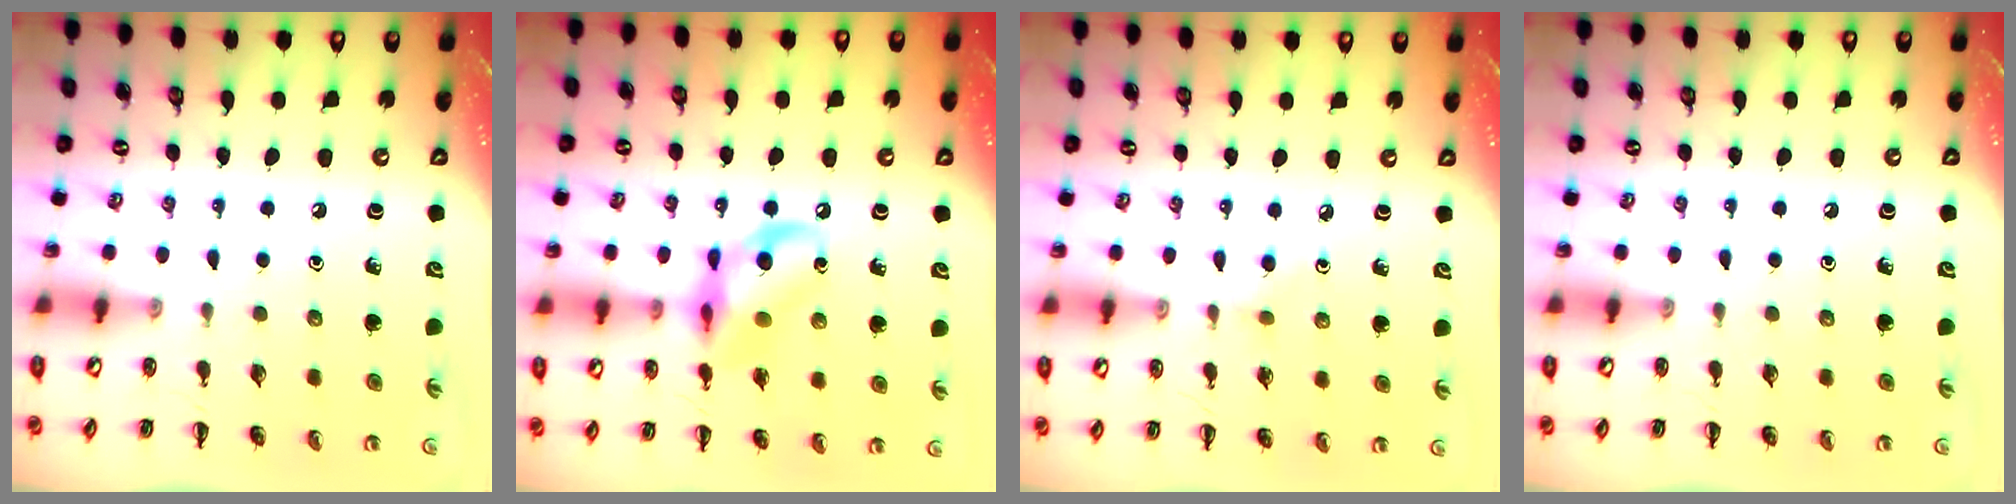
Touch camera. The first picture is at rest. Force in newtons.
{"total": 12.5, "press": 12.2, "slide": 2.7}
{"total": 2.6, "press": 2.4, "slide": 1.1}
{"total": 0.0}